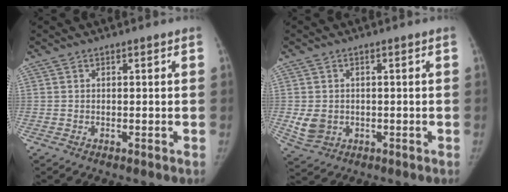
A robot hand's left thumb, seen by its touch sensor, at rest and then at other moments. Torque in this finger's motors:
{"motor_torque": [0.30, 0.33, 0.26, -0.38, 0.07]}